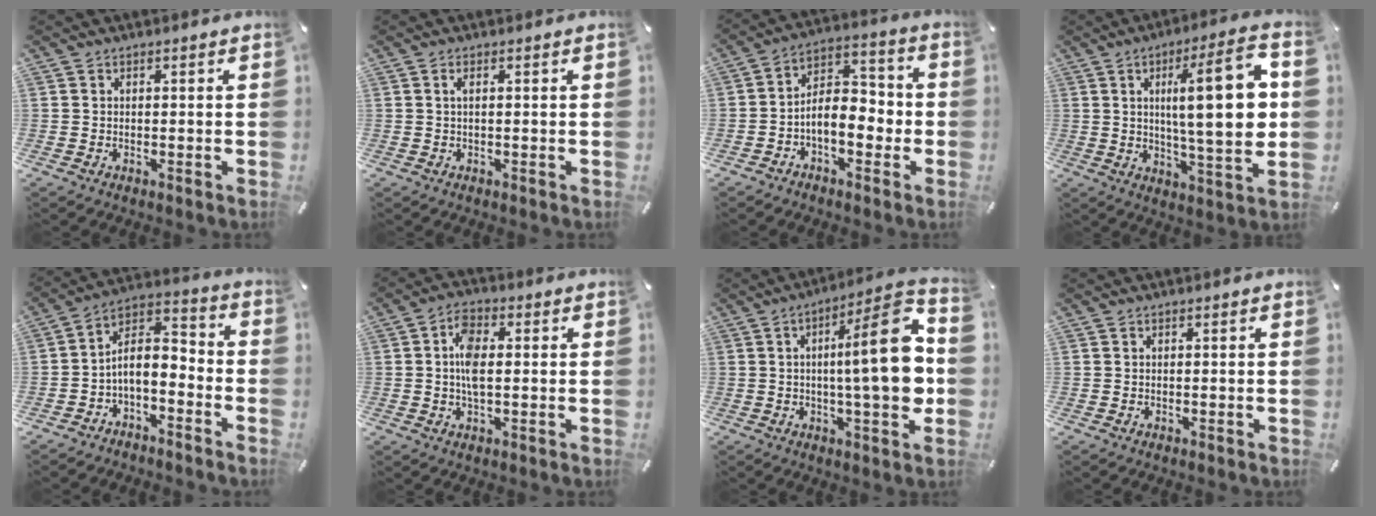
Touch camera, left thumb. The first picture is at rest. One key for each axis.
{"total": 1.1, "fx": 0.2, "fy": 0.2, "fz": 1.1, "tx": -0.023, "ty": 0.000, "tz": 0.002}
{"total": 9.7, "fx": -3.2, "fy": 6.2, "fz": 6.6, "tx": -0.106, "ty": 0.012, "tz": -0.058}
{"total": 20.3, "fx": 2.9, "fy": 4.7, "fz": 19.5, "tx": -0.300, "ty": -0.009, "tz": 0.028}
{"total": 6.9, "fx": -3.3, "fy": 4.2, "fz": 4.4, "tx": -0.082, "ty": 0.006, "tz": -0.063}
{"total": 6.6, "fx": 0.4, "fy": 3.5, "fz": 5.7, "tx": -0.107, "ty": 0.000, "tz": 0.000}
{"total": 19.0, "fx": 0.7, "fy": 3.8, "fz": 18.6, "tx": -0.268, "ty": -0.007, "tz": -0.004}
{"total": 0.0}